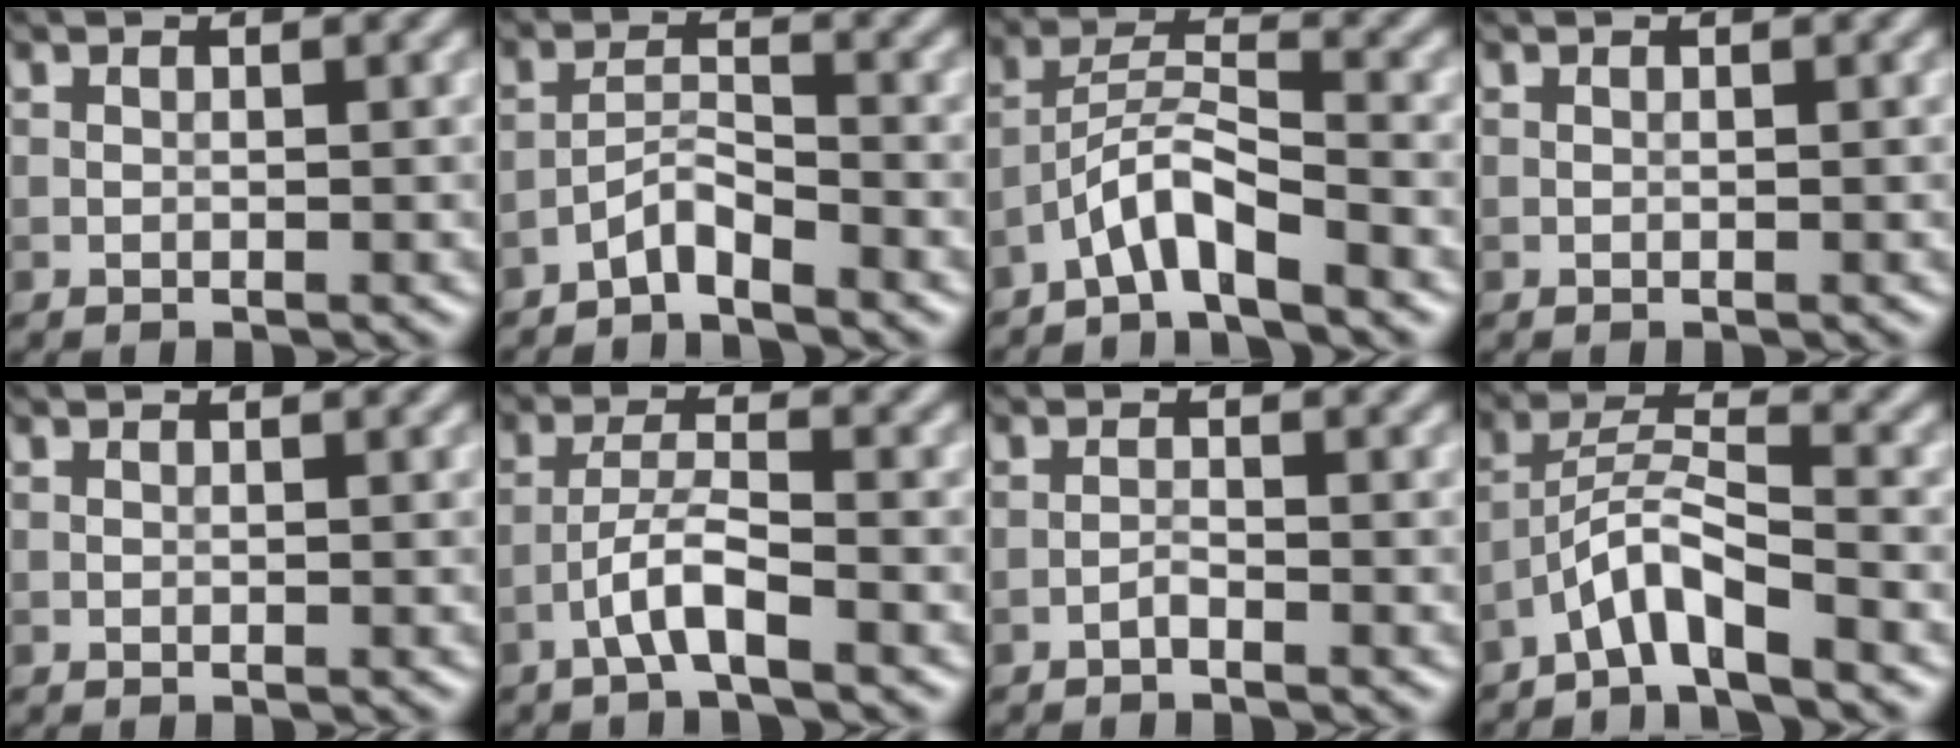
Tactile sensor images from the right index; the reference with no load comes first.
{"total": 2.4, "force": [-2.1, 0.3, 1.1], "torque": [-0.022, 0.011, -0.046]}
{"total": 4.0, "force": [-3.1, 0.4, 2.6], "torque": [-0.049, 0.014, -0.065]}
{"total": 0.0}
{"total": 0.0}
{"total": 3.3, "force": [-2.0, 0.4, 2.6], "torque": [-0.050, 0.013, -0.042]}
{"total": 0.8, "force": [-0.7, 0.0, 0.4], "torque": [-0.008, 0.004, -0.016]}
{"total": 4.2, "force": [-3.1, 0.4, 2.7], "torque": [-0.053, 0.014, -0.066]}